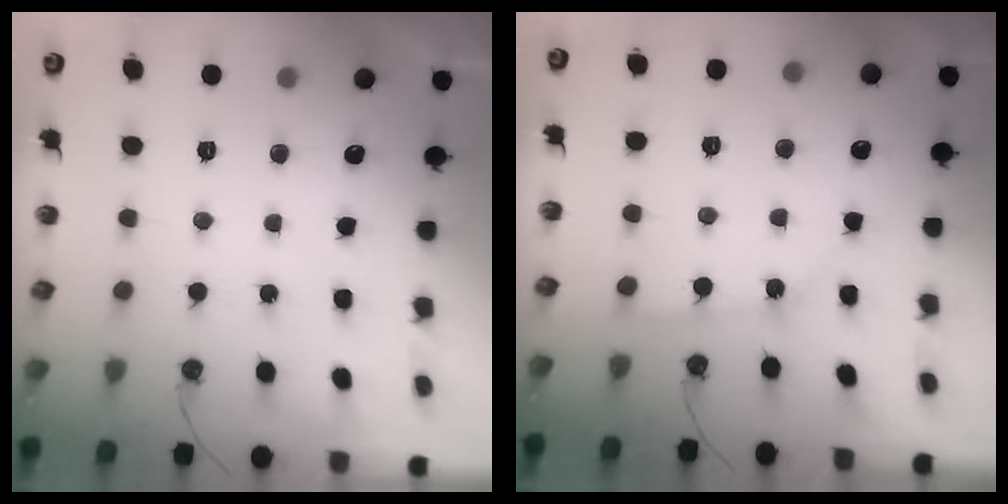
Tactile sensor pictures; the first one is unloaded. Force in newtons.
{"total": 2.8, "press": 2.8, "slide": 0.3}